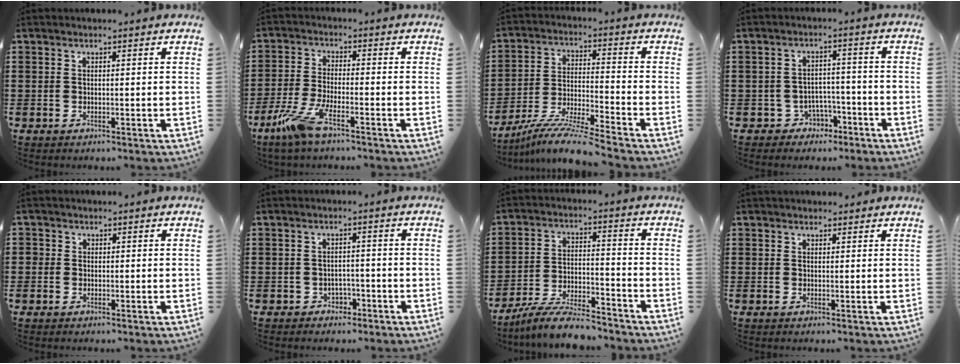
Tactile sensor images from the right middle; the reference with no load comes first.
{"total": 7.0, "force": [-4.5, 1.2, 5.3], "torque": [-0.130, -0.017, -0.089]}
{"total": 8.9, "force": [-8.2, -0.5, 3.5], "torque": [-0.070, -0.005, -0.161]}
{"total": 3.5, "force": [-2.8, 2.0, 0.4], "torque": [-0.021, 0.007, -0.059]}
{"total": 0.9, "force": [-0.1, 0.9, 0.1], "torque": [-0.002, 0.007, -0.003]}
{"total": 1.8, "force": [-1.5, 1.0, 0.0], "torque": [-0.011, -0.003, -0.035]}
{"total": 8.1, "force": [-7.4, 1.0, 3.3], "torque": [-0.069, 0.008, -0.141]}
{"total": 0.9, "force": [0.9, 0.3, 0.0], "torque": [0.005, -0.002, 0.015]}